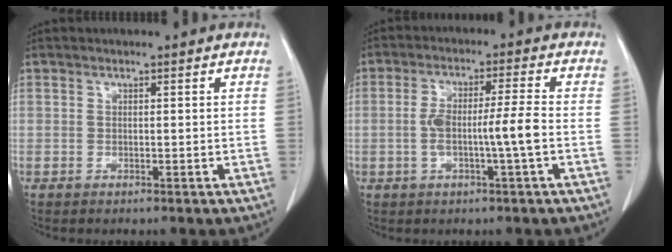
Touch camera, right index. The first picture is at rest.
{"total": 6.5, "force": [-1.2, -0.2, 6.4], "torque": [-0.124, 0.012, -0.016]}